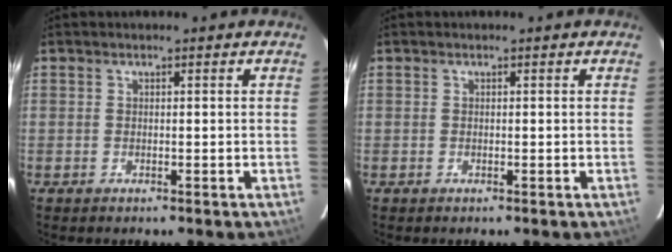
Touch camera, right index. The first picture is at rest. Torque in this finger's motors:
{"motor_torque": [0.00, 0.00, 0.03, 0.00]}